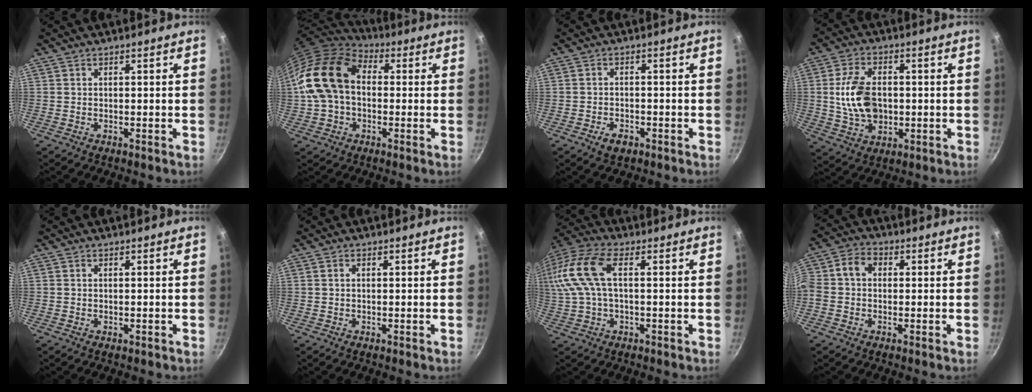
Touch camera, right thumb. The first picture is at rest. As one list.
[{"total": 16.3, "force": [0.5, 11.6, 11.3], "torque": [-0.194, 0.037, -0.004]}, {"total": 3.3, "force": [-1.9, 2.0, 1.9], "torque": [-0.030, 0.013, -0.031]}, {"total": 11.5, "force": [0.2, 7.6, 8.6], "torque": [-0.147, 0.004, 0.006]}, {"total": 0.0}, {"total": 0.7, "force": [0.2, 0.4, 0.6], "torque": [-0.011, 0.003, 0.003]}, {"total": 16.2, "force": [2.1, 8.5, 13.7], "torque": [-0.306, 0.023, 0.030]}, {"total": 6.2, "force": [0.0, 4.8, 3.9], "torque": [-0.077, 0.025, -0.019]}]